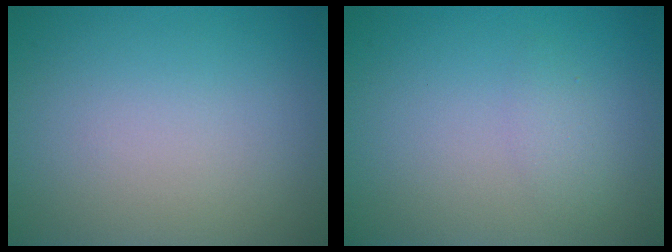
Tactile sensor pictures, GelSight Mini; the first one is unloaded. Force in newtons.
{"total": 1.2, "press": 1.2, "slide": 0.1}